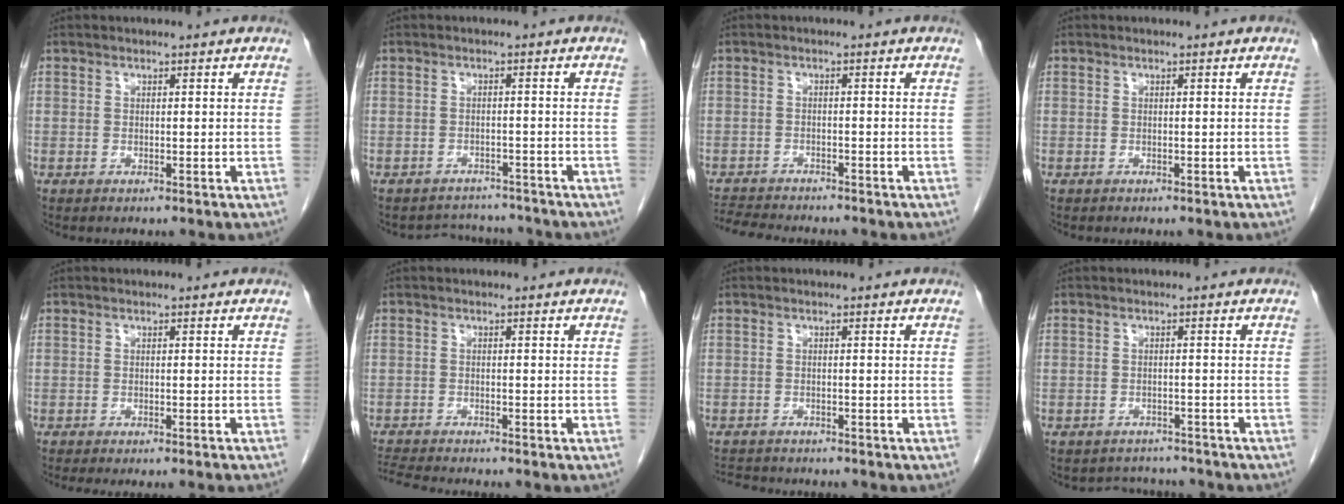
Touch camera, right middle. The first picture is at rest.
{"total": 5.0, "force": [-4.7, 1.4, -0.6], "torque": [0.006, 0.015, -0.063]}
{"total": 7.7, "force": [-7.2, 1.0, 2.4], "torque": [-0.040, -0.009, -0.114]}
{"total": 0.0}
{"total": 4.4, "force": [-3.9, -0.2, 2.0], "torque": [-0.015, -0.004, -0.053]}
{"total": 5.2, "force": [-5.0, -0.4, 1.4], "torque": [-0.027, -0.019, -0.088]}
{"total": 5.2, "force": [-4.9, 1.3, 1.2], "torque": [-0.020, -0.008, -0.075]}
{"total": 4.5, "force": [-4.2, 1.6, -0.4], "torque": [0.005, 0.012, -0.056]}